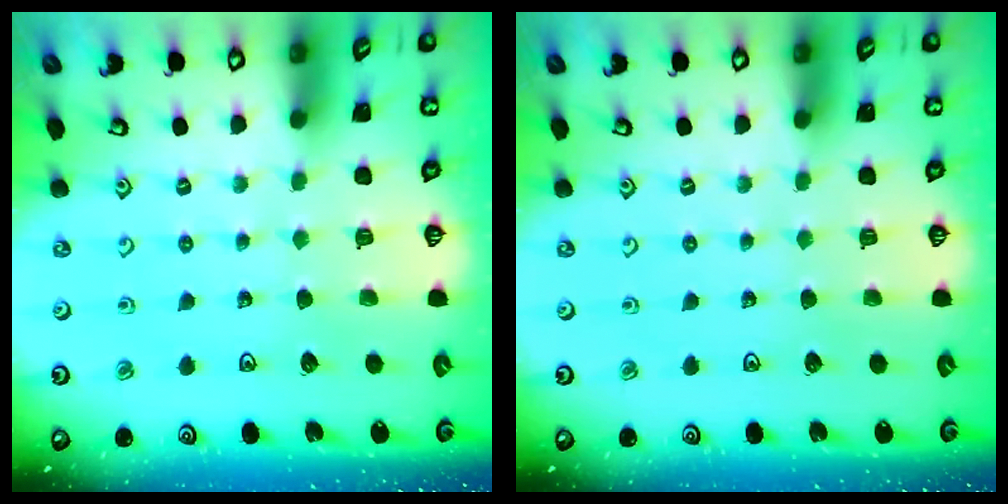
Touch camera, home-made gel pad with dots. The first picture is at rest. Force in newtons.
{"total": 0.0}